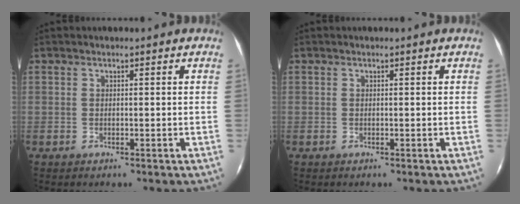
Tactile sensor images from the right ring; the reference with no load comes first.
{"total": 0.0}